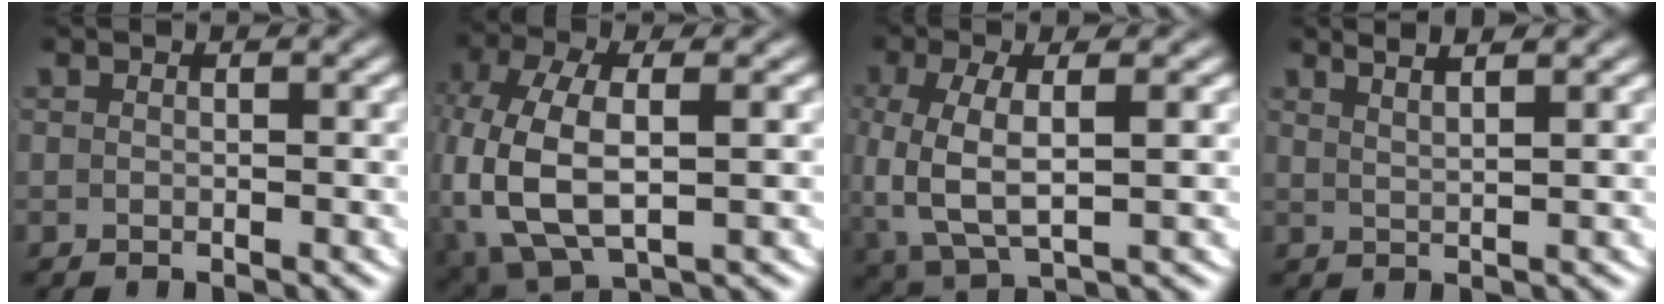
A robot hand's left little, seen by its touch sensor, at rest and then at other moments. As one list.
[{"total": 9.3, "force": [-0.9, 6.7, 6.4], "torque": [-0.185, -0.046, 0.008]}, {"total": 6.3, "force": [0.2, 3.5, 5.2], "torque": [-0.130, -0.014, 0.017]}, {"total": 4.1, "force": [3.1, 0.8, 2.5], "torque": [-0.035, 0.002, 0.054]}]